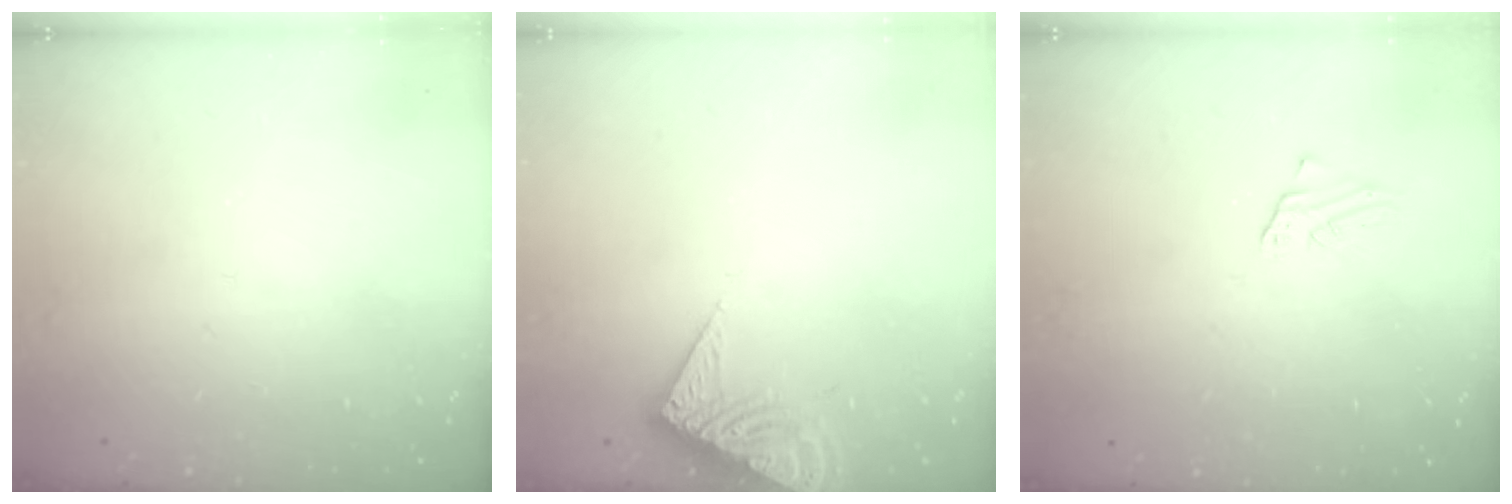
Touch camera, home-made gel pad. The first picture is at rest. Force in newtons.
{"total": 8.0, "press": 7.9, "slide": 0.8}
{"total": 1.6, "press": 1.6, "slide": 0.1}